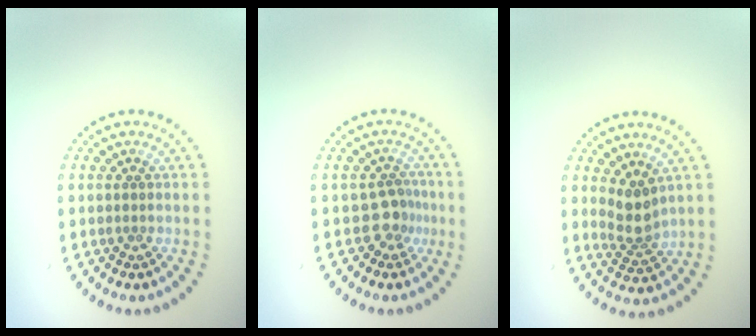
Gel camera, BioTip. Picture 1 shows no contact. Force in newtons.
{"total": 2.2, "press": 1.7, "slide": 1.4}
{"total": 2.7, "press": 2.2, "slide": 1.7}